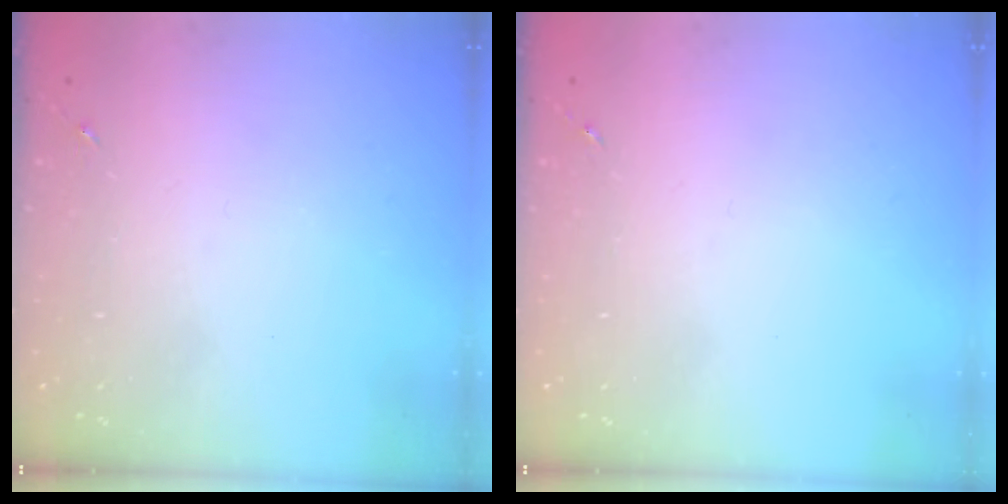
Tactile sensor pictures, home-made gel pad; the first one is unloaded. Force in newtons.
{"total": 0.0}